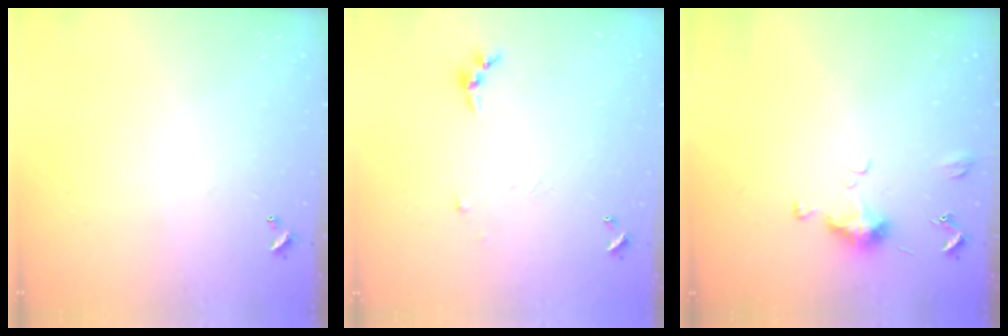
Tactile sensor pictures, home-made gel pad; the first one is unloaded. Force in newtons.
{"total": 4.2, "press": 4.2, "slide": 0.5}
{"total": 5.9, "press": 5.8, "slide": 0.9}